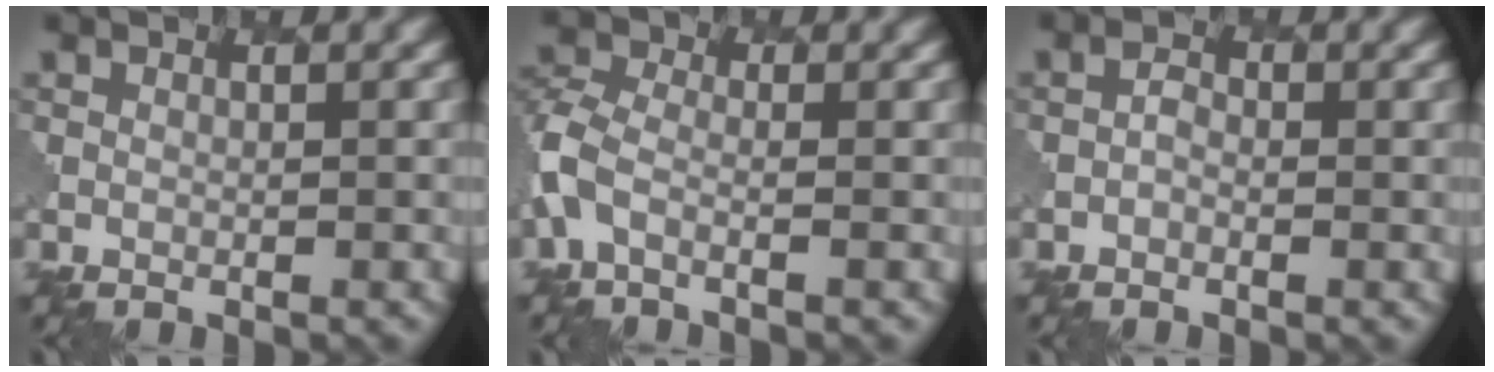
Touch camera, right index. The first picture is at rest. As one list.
[{"total": 2.8, "force": [-1.4, 1.4, 2.0], "torque": [-0.053, -0.004, -0.044]}, {"total": 0.5, "force": [-0.2, 0.4, 0.3], "torque": [-0.008, 0.002, -0.007]}]